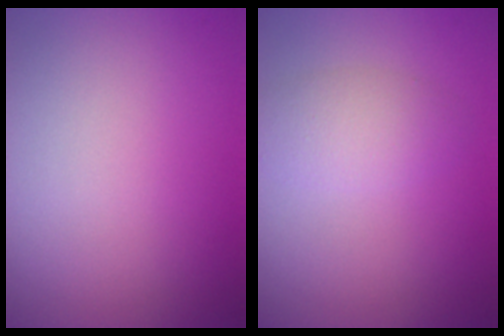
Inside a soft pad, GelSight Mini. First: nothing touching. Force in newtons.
{"total": 2.6, "press": 2.6, "slide": 0.1}